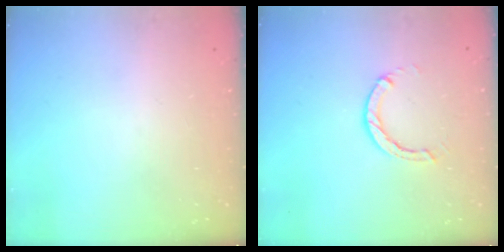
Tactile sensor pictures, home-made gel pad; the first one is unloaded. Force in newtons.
{"total": 3.2, "press": 3.1, "slide": 0.5}